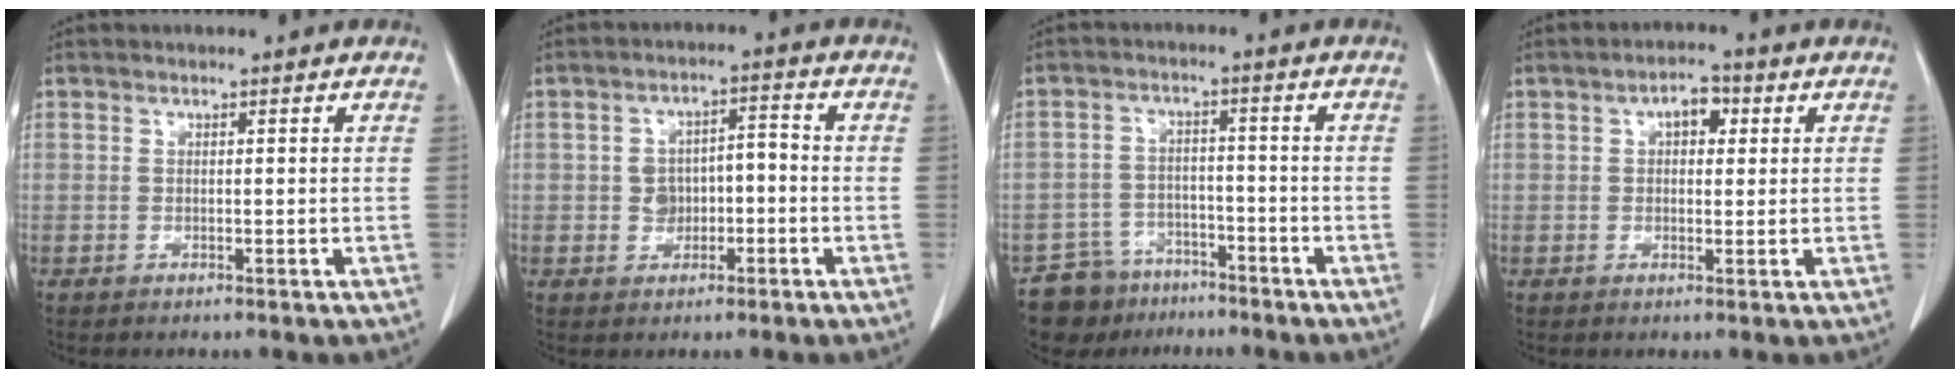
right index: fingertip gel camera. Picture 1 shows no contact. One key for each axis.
{"total": 4.6, "fx": -1.1, "fy": 3.2, "fz": 3.1, "tx": -0.047, "ty": 0.028, "tz": -0.013}
{"total": 7.2, "fx": -5.8, "fy": 4.4, "fz": -0.1, "tx": 0.007, "ty": 0.019, "tz": -0.095}
{"total": 3.7, "fx": 1.2, "fy": 2.0, "fz": 2.9, "tx": -0.043, "ty": 0.013, "tz": 0.016}